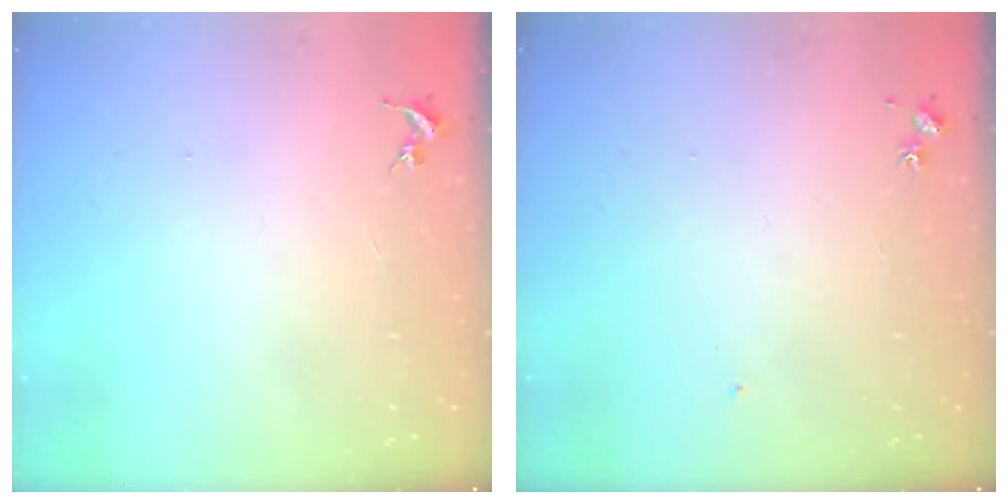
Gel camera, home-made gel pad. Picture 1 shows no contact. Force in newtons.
{"total": 4.4, "press": 4.4, "slide": 0.5}